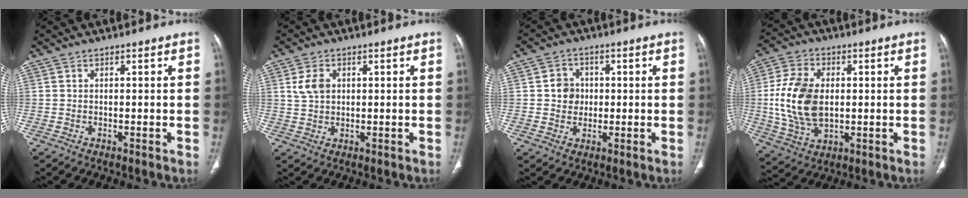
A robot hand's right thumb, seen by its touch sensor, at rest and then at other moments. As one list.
[{"total": 4.0, "force": [1.1, 2.9, 2.6], "torque": [-0.045, -0.002, 0.023]}, {"total": 5.0, "force": [0.3, 4.5, 2.0], "torque": [-0.008, 0.005, 0.004]}, {"total": 14.3, "force": [0.4, 9.1, 11.0], "torque": [-0.214, -0.002, 0.015]}]